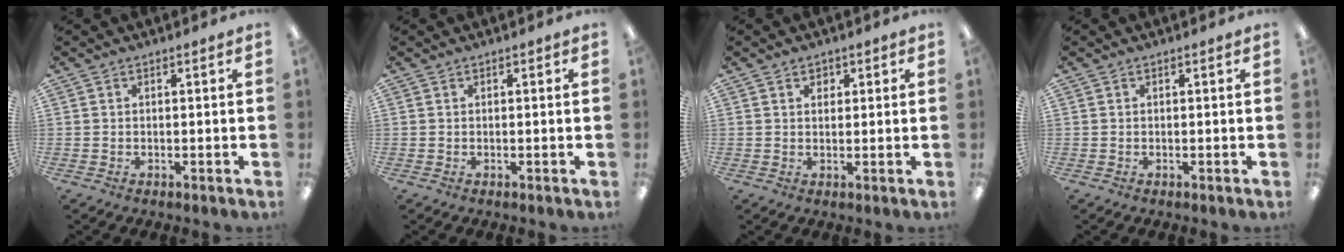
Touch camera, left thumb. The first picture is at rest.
{"total": 0.0}
{"total": 1.8, "force": [1.0, 1.4, 0.6], "torque": [-0.006, 0.001, 0.015]}
{"total": 0.0}